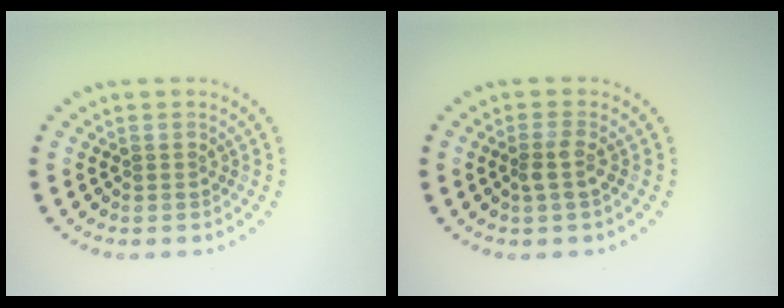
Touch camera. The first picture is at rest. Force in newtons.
{"total": 1.6, "press": 1.4, "slide": 0.9}